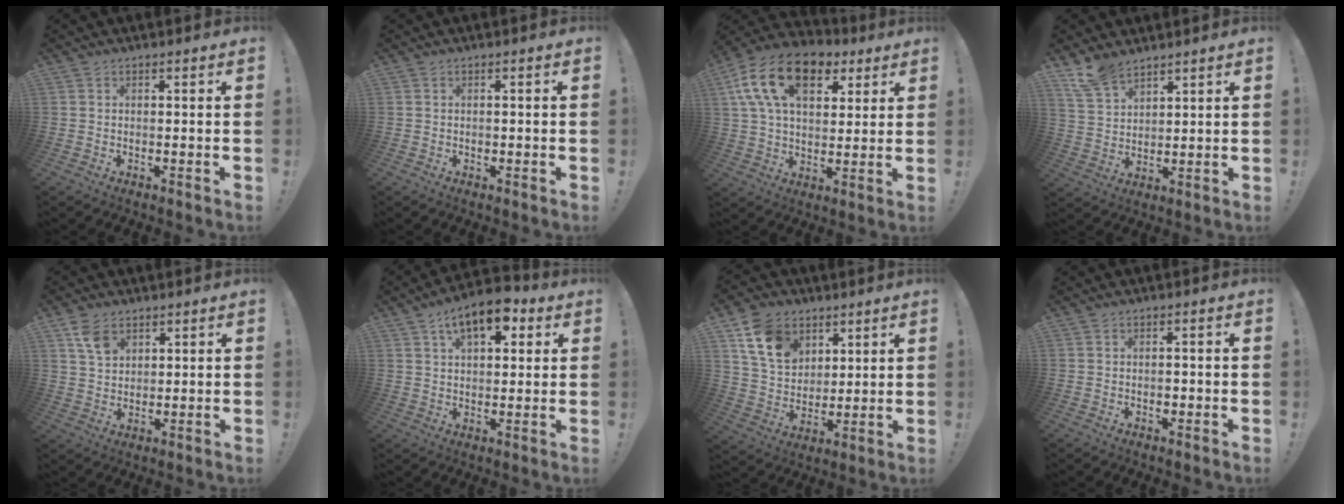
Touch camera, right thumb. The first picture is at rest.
{"total": 0.5, "force": [-0.2, 0.5, 0.0], "torque": [-0.003, 0.003, -0.003]}
{"total": 19.5, "force": [8.5, 12.0, 12.9], "torque": [-0.219, -0.026, 0.151]}
{"total": 8.8, "force": [7.1, 4.0, 3.3], "torque": [-0.065, -0.039, 0.140]}
{"total": 6.7, "force": [3.7, 4.5, 3.3], "torque": [-0.056, -0.013, 0.072]}
{"total": 10.9, "force": [5.2, 5.5, 7.8], "torque": [-0.115, -0.013, 0.091]}
{"total": 14.3, "force": [7.6, 10.2, 6.6], "torque": [-0.114, -0.029, 0.152]}
{"total": 1.1, "force": [-0.4, 0.9, 0.4], "torque": [0.000, 0.001, -0.007]}